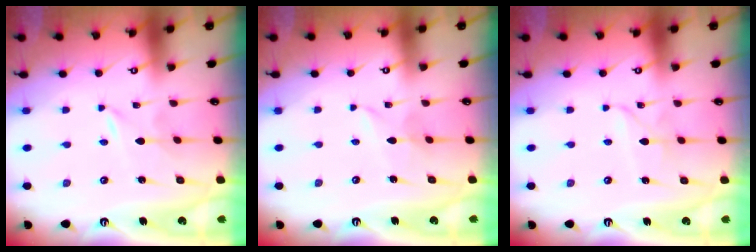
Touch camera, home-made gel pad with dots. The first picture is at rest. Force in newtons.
{"total": 2.4, "press": 2.4, "slide": 0.2}
{"total": 2.6, "press": 2.6, "slide": 0.2}